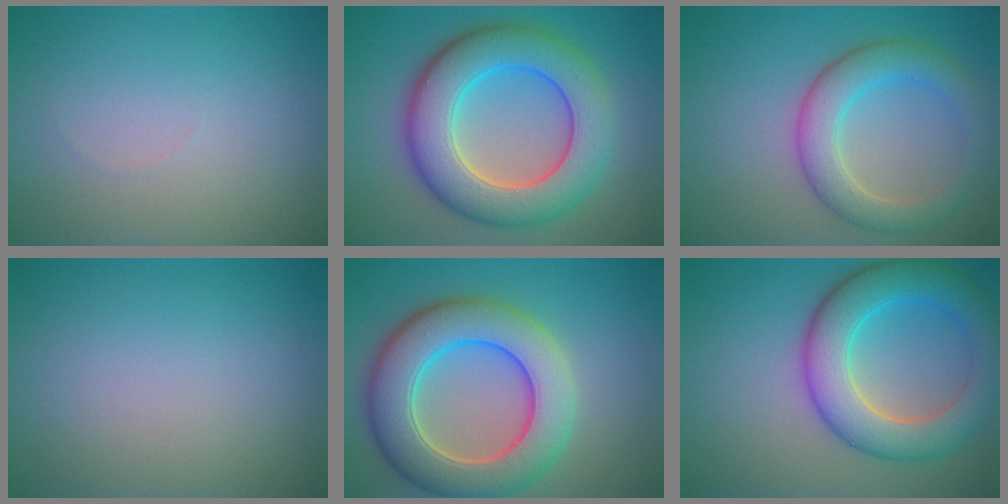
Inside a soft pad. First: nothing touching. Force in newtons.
{"total": 10.1, "press": 10.0, "slide": 0.4}
{"total": 4.8, "press": 4.8, "slide": 0.1}
{"total": 0.0}
{"total": 9.7, "press": 9.7, "slide": 0.3}
{"total": 7.9, "press": 7.9, "slide": 0.1}